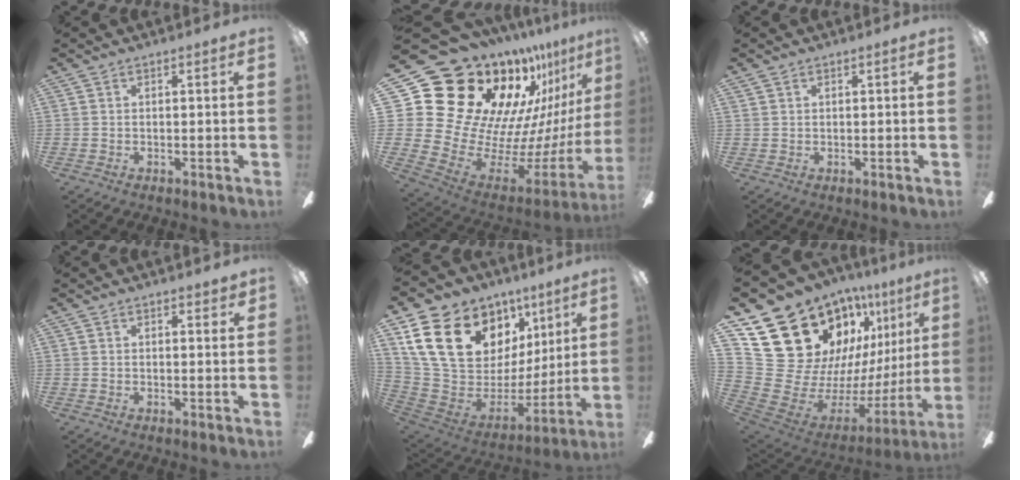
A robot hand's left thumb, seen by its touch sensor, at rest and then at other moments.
{"total": 28.4, "force": [17.3, 17.1, 14.6], "torque": [-0.254, -0.180, 0.370]}
{"total": 0.7, "force": [0.5, 0.4, 0.0], "torque": [-0.001, 0.002, 0.009]}
{"total": 1.6, "force": [1.3, 0.4, 0.8], "torque": [-0.002, -0.005, 0.020]}
{"total": 22.3, "force": [11.5, 14.5, 12.3], "torque": [-0.224, -0.052, 0.227]}
{"total": 23.9, "force": [15.3, 15.6, 9.8], "torque": [-0.141, -0.148, 0.340]}